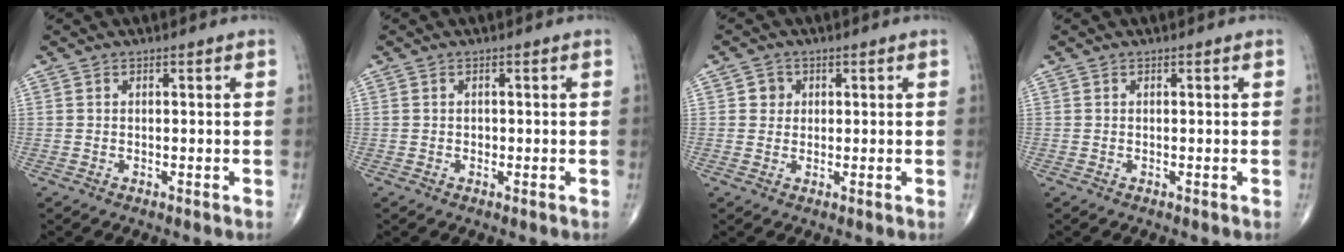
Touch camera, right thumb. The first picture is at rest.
{"total": 0.7, "force": [0.0, 0.6, 0.3], "torque": [-0.003, 0.002, 0.000]}
{"total": 2.4, "force": [0.6, 2.2, 0.5], "torque": [0.004, 0.001, 0.004]}
{"total": 0.0}